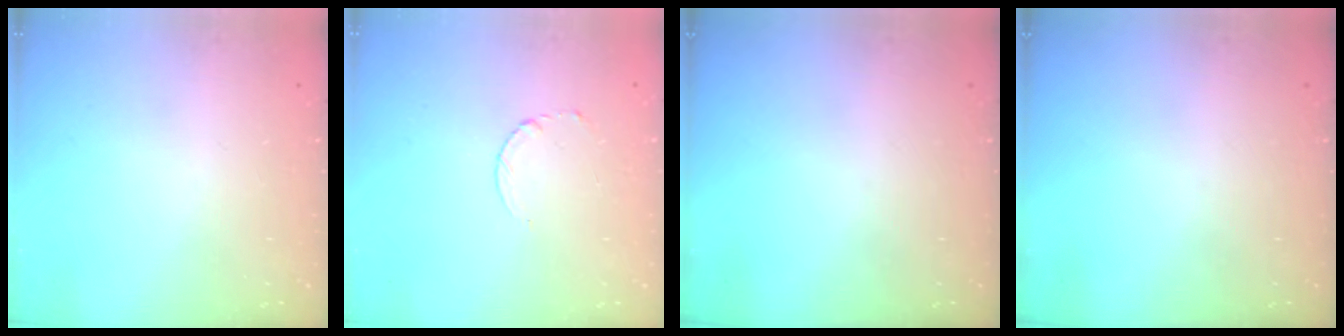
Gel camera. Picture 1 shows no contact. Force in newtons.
{"total": 2.5, "press": 2.5, "slide": 0.3}
{"total": 0.0}
{"total": 0.0}